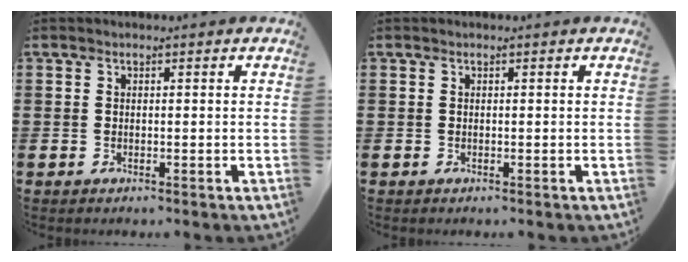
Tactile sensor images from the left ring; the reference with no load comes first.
{"total": 0.0}